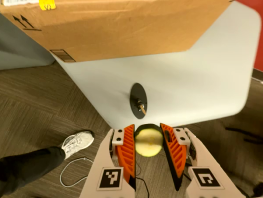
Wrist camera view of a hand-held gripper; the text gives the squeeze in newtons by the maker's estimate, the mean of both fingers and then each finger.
{"total": 12.1, "left": 12.1, "right": 12.0}